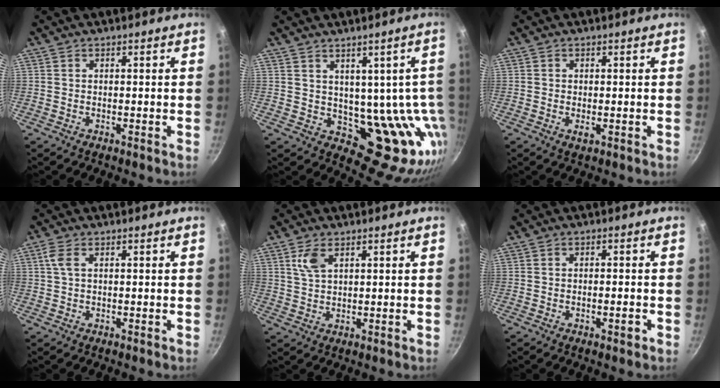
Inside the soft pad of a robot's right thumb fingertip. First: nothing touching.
{"total": 15.4, "force": [1.7, 9.8, 11.7], "torque": [-0.086, -0.015, 0.052]}
{"total": 1.2, "force": [-0.3, 0.8, 0.9], "torque": [-0.017, -0.003, -0.004]}
{"total": 2.4, "force": [0.6, 1.0, 2.1], "torque": [-0.049, 0.006, 0.013]}
{"total": 4.0, "force": [1.9, 2.0, 2.9], "torque": [-0.056, -0.006, 0.041]}
{"total": 2.1, "force": [-0.9, 0.6, 1.8], "torque": [-0.029, 0.005, -0.014]}